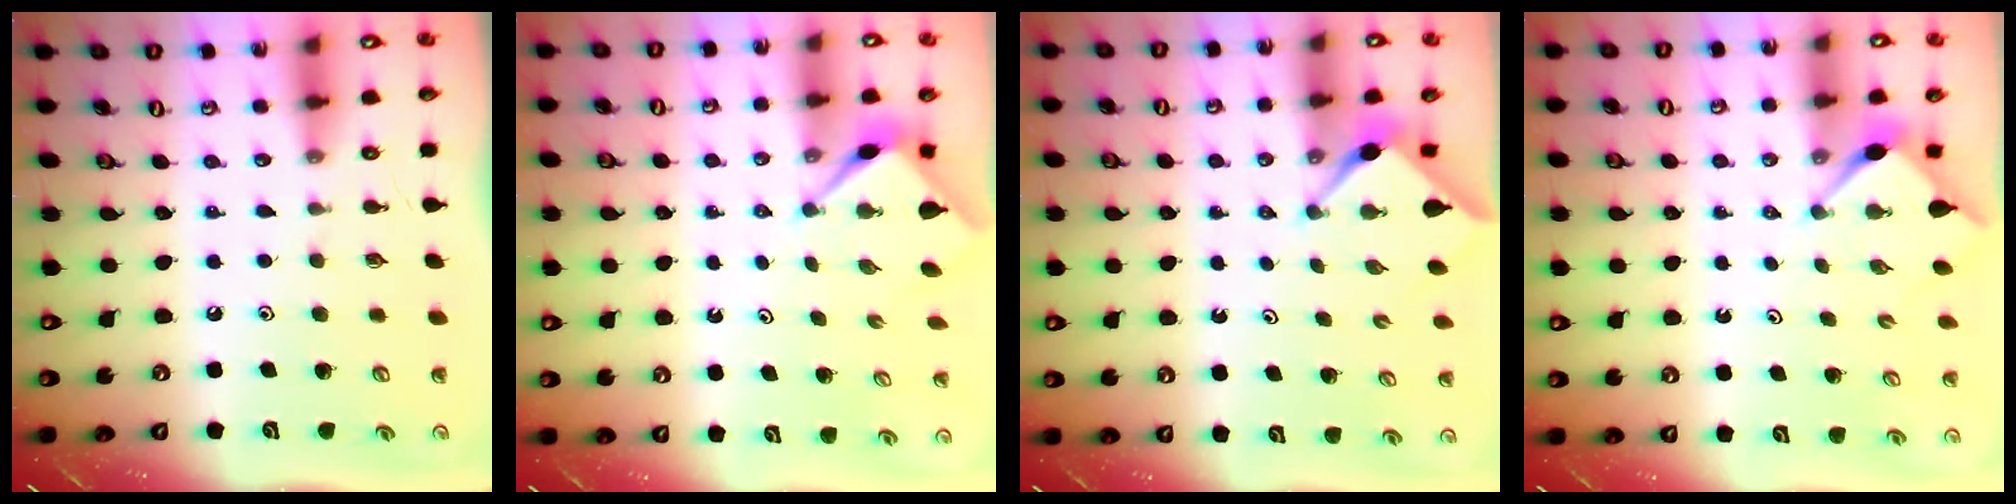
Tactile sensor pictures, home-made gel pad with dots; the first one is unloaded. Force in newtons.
{"total": 3.0, "press": 3.0, "slide": 0.3}
{"total": 2.9, "press": 2.9, "slide": 0.3}
{"total": 2.6, "press": 2.6, "slide": 0.3}